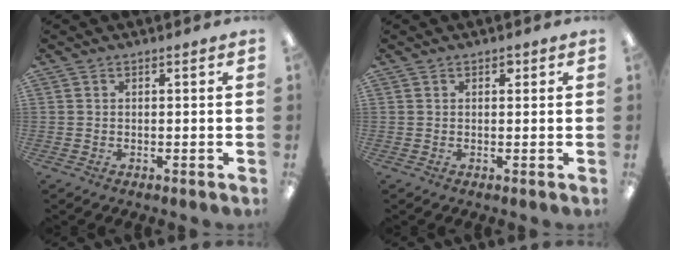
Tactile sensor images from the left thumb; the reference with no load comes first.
{"total": 1.3, "force": [0.7, 0.8, 0.8], "torque": [-0.009, 0.001, 0.010]}